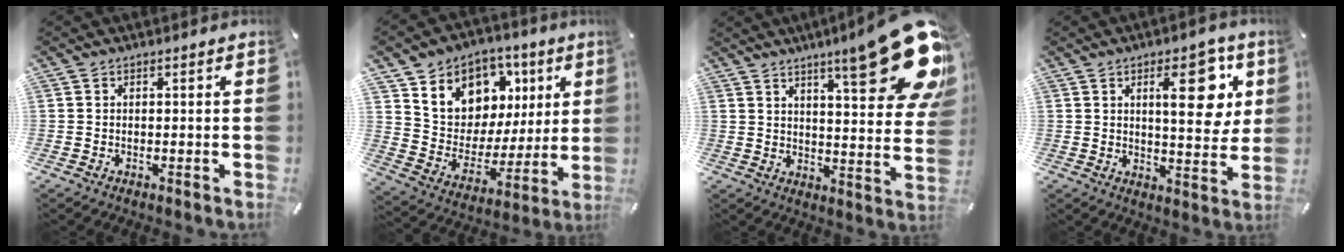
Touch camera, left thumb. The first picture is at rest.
{"total": 11.1, "force": [5.0, 9.8, 1.8], "torque": [-0.030, -0.053, 0.096]}
{"total": 22.9, "force": [13.3, 5.5, 17.8], "torque": [-0.242, -0.097, 0.209]}
{"total": 14.8, "force": [5.5, 6.2, 12.3], "torque": [-0.161, -0.017, 0.081]}